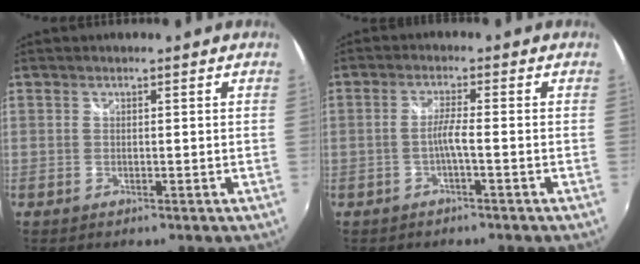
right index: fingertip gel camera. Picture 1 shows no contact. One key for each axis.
{"total": 2.5, "fx": -1.1, "fy": -0.4, "fz": 2.2, "tx": -0.043, "ty": 0.001, "tz": -0.022}